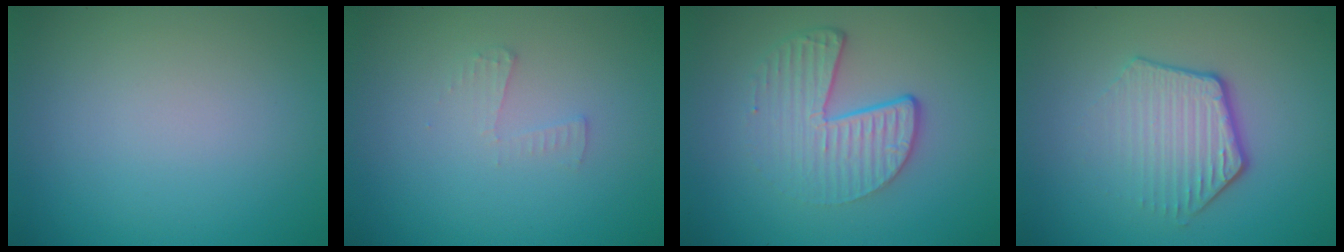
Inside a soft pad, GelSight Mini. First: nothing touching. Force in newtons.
{"total": 1.0, "press": 1.0, "slide": 0.0}
{"total": 4.7, "press": 3.0, "slide": 3.6}
{"total": 3.8, "press": 2.9, "slide": 2.5}